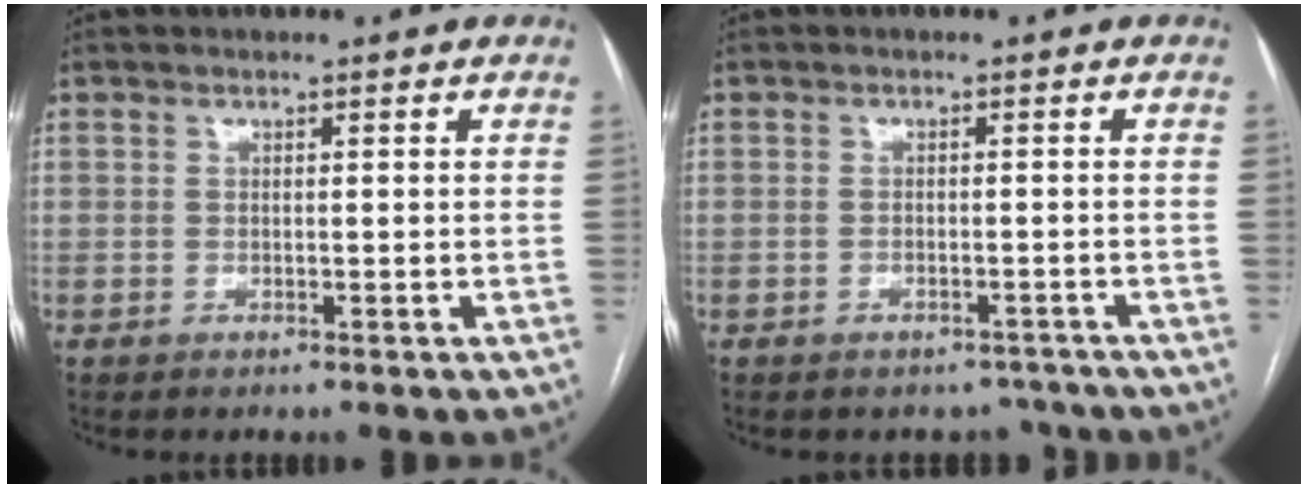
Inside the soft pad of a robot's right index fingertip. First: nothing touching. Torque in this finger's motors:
{"motor_torque": [0.18, 0.00, 0.08, 0.00]}